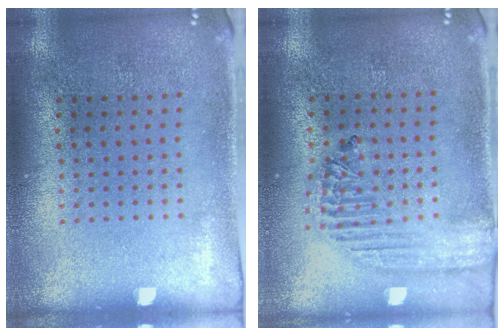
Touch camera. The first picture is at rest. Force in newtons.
{"total": 1.8, "press": 1.7, "slide": 0.7}